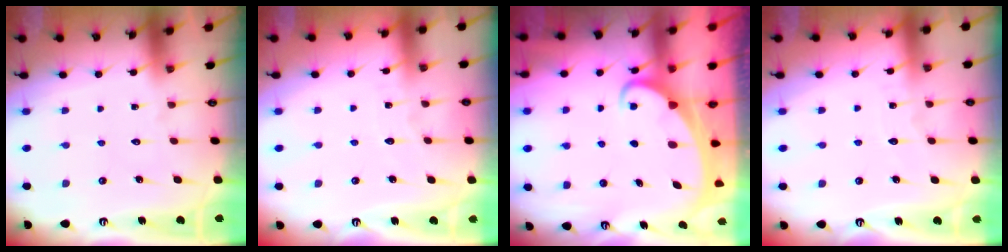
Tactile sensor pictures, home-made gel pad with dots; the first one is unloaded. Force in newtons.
{"total": 2.8, "press": 2.8, "slide": 0.1}
{"total": 2.3, "press": 2.3, "slide": 0.3}
{"total": 3.3, "press": 3.3, "slide": 0.4}